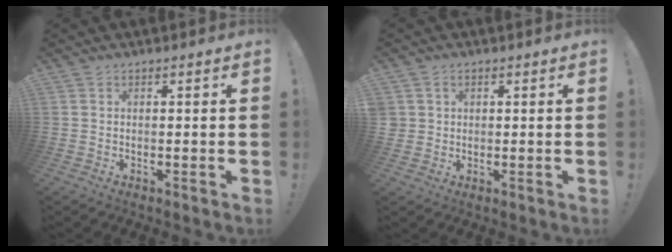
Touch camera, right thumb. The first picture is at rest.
{"total": 3.1, "force": [1.4, 2.7, 0.6], "torque": [-0.017, -0.001, 0.029]}